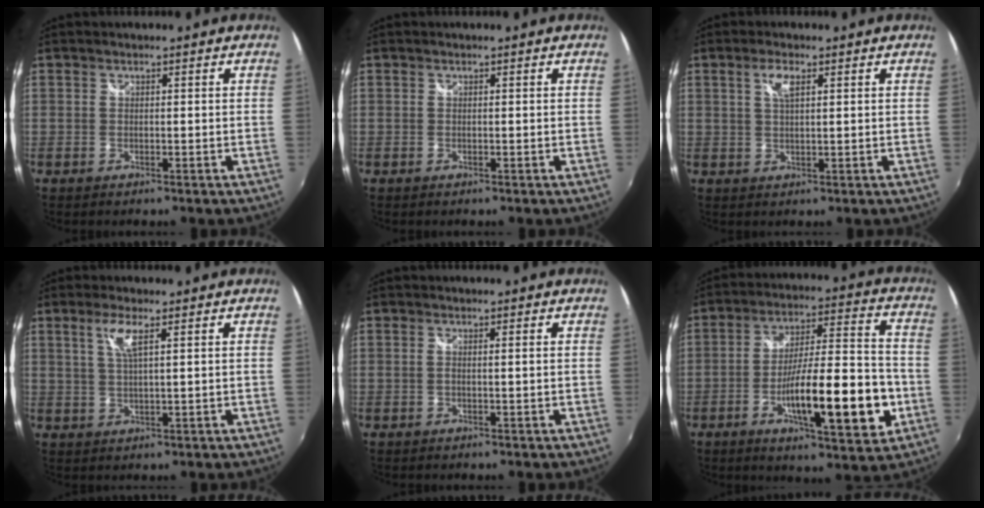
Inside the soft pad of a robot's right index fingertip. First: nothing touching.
{"total": 0.0}
{"total": 3.2, "force": [1.4, 1.0, 2.7], "torque": [-0.052, 0.004, 0.026]}
{"total": 4.0, "force": [1.8, 0.2, 3.6], "torque": [-0.073, 0.000, 0.036]}
{"total": 1.2, "force": [-0.1, -0.4, 1.1], "torque": [-0.018, 0.000, -0.003]}
{"total": 18.8, "force": [-5.8, 3.9, 17.5], "torque": [-0.283, -0.005, -0.085]}